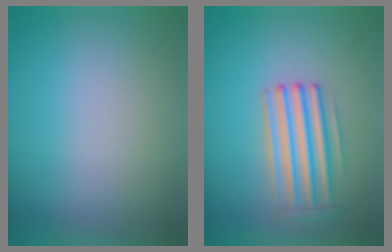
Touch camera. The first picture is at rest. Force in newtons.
{"total": 3.2}